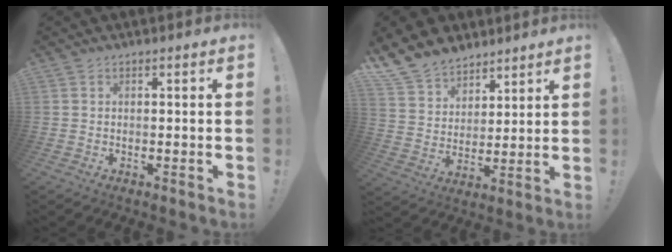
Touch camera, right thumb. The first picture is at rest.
{"total": 12.0, "force": [9.5, 7.1, 2.3], "torque": [-0.056, -0.073, 0.186]}